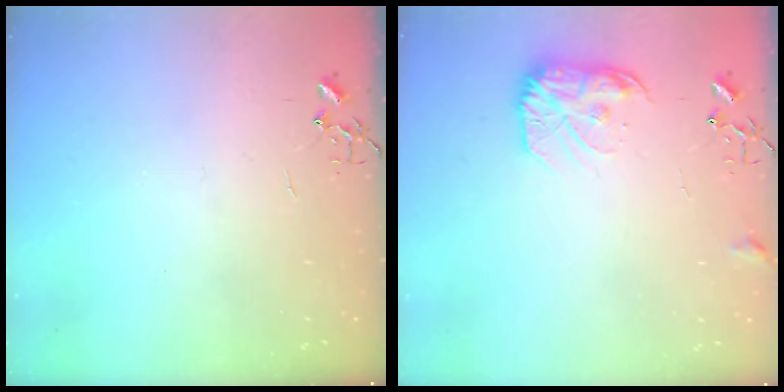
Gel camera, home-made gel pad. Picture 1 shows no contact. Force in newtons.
{"total": 12.4, "press": 12.4, "slide": 0.7}